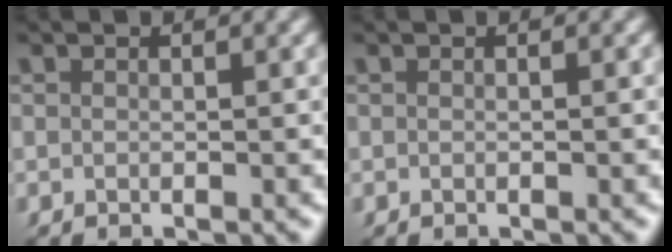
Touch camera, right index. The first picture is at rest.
{"total": 0.0}